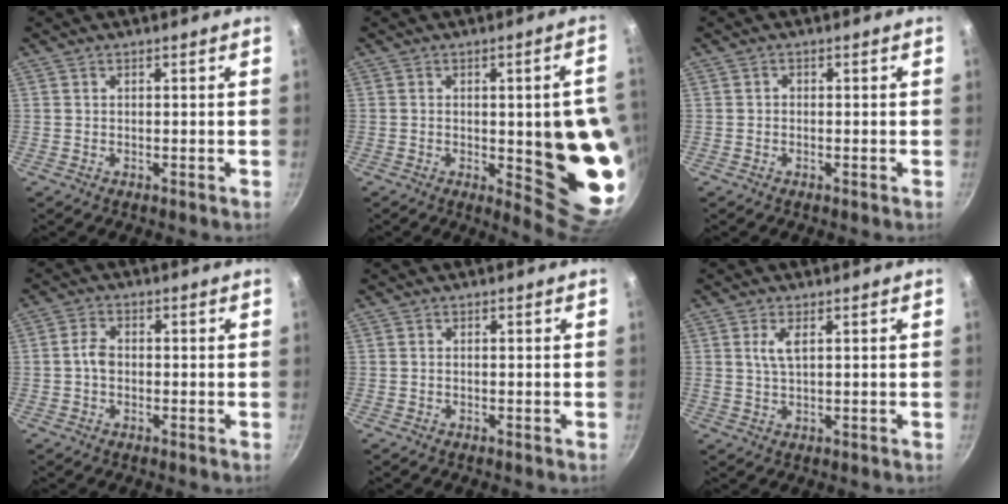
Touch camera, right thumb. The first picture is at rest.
{"total": 16.5, "force": [-1.6, 5.0, 15.6], "torque": [-0.148, -0.001, -0.014]}
{"total": 0.6, "force": [-0.2, 0.5, 0.2], "torque": [-0.002, 0.002, -0.005]}
{"total": 3.2, "force": [-0.5, 2.3, 2.2], "torque": [-0.036, 0.015, -0.014]}
{"total": 0.0}
{"total": 3.4, "force": [1.1, 1.2, 3.0], "torque": [-0.058, -0.004, 0.024]}